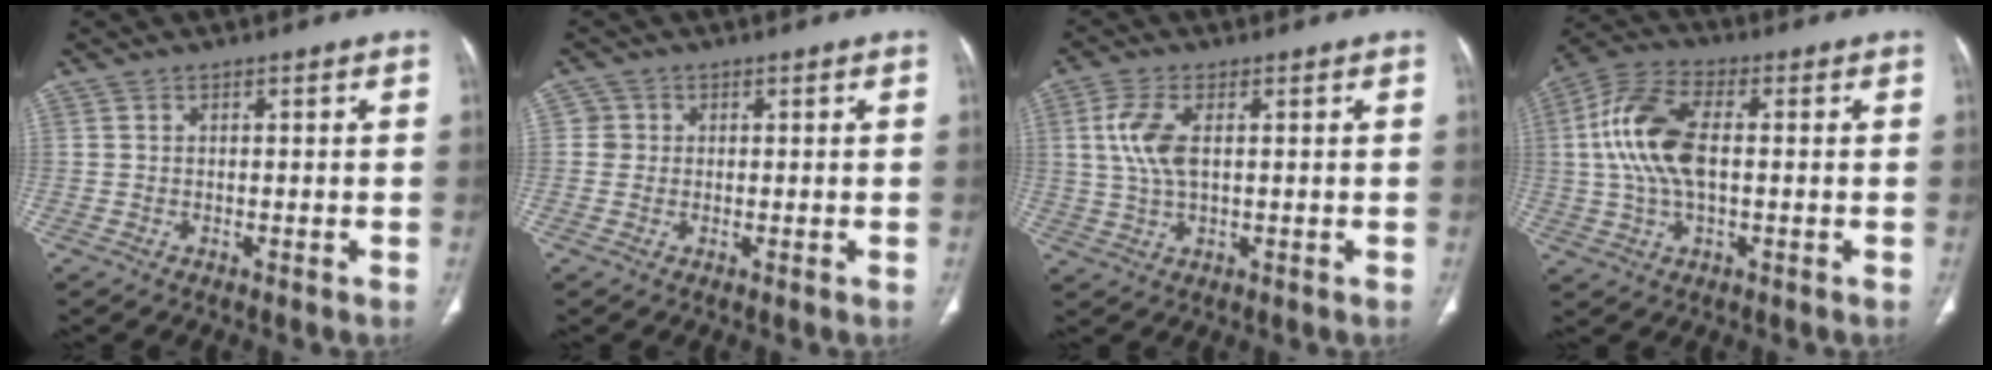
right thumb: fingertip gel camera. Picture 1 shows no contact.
{"total": 2.0, "force": [0.2, 2.0, 0.1], "torque": [0.013, 0.006, -0.001]}
{"total": 7.1, "force": [1.4, 3.4, 6.0], "torque": [-0.146, 0.004, 0.029]}
{"total": 13.5, "force": [0.8, 7.0, 11.5], "torque": [-0.243, 0.023, 0.012]}